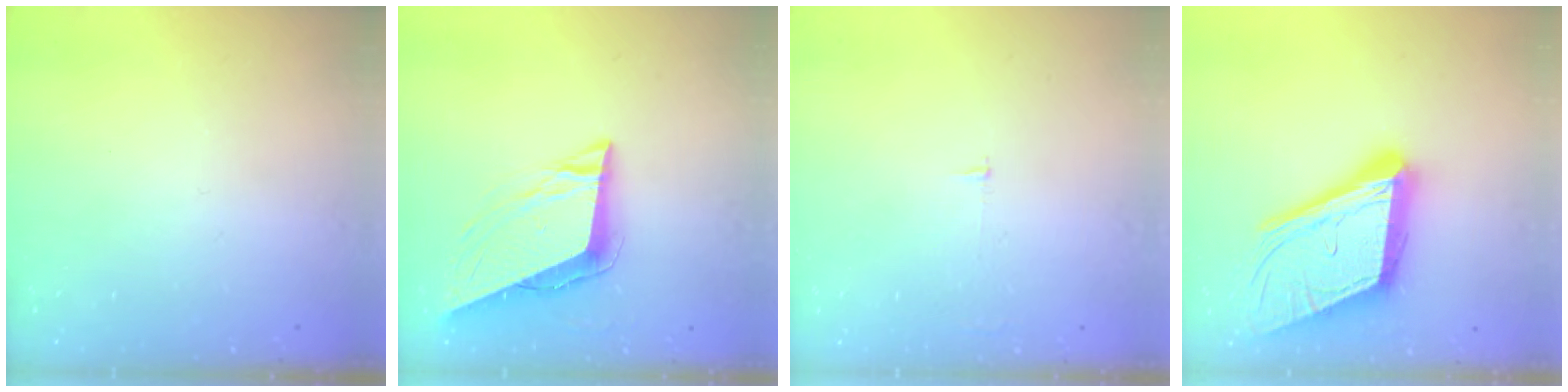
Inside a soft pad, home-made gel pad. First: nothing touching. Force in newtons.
{"total": 10.9, "press": 10.3, "slide": 3.4}
{"total": 2.5, "press": 2.5, "slide": 0.2}
{"total": 24.2, "press": 23.8, "slide": 4.4}